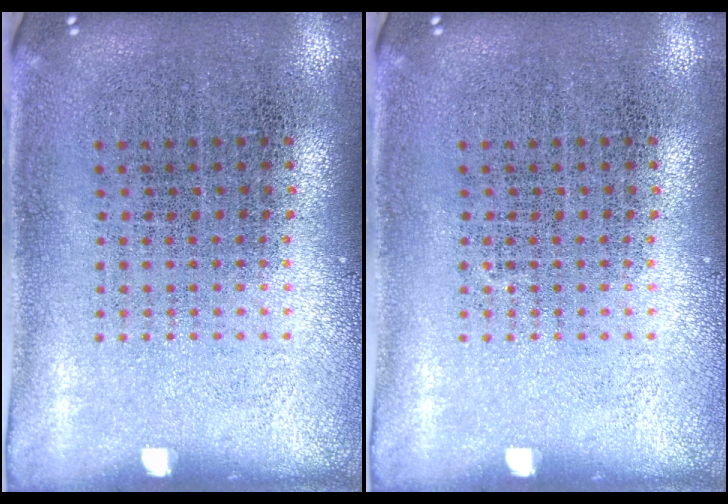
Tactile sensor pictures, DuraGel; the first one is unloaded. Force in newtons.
{"total": 0.0}